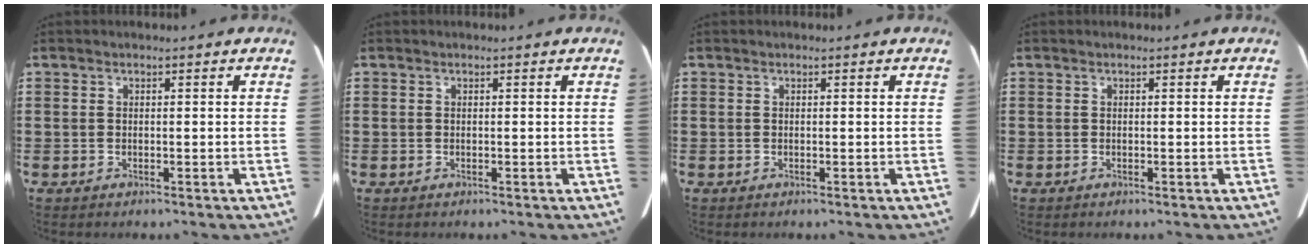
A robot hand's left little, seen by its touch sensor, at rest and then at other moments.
{"total": 0.0}
{"total": 0.0}
{"total": 0.0}